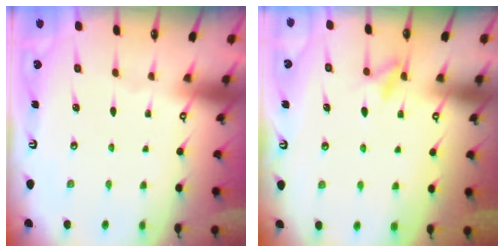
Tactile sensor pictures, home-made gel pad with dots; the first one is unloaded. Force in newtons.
{"total": 8.6, "press": 8.5, "slide": 1.0}